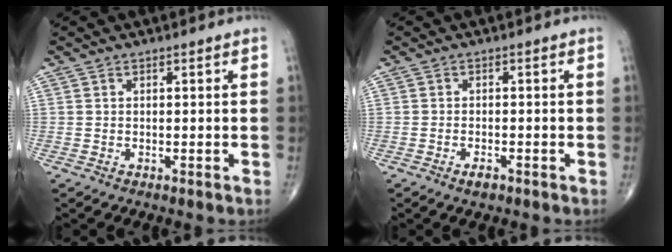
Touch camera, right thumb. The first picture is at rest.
{"total": 1.9, "force": [-1.2, 0.7, 1.3], "torque": [-0.023, 0.003, -0.022]}